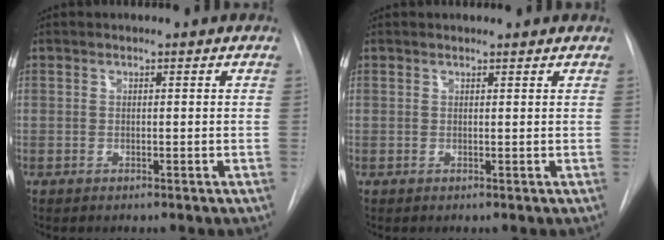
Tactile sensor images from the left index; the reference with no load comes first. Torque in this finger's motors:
{"motor_torque": [-0.26, 0.27, -0.16, -0.01]}